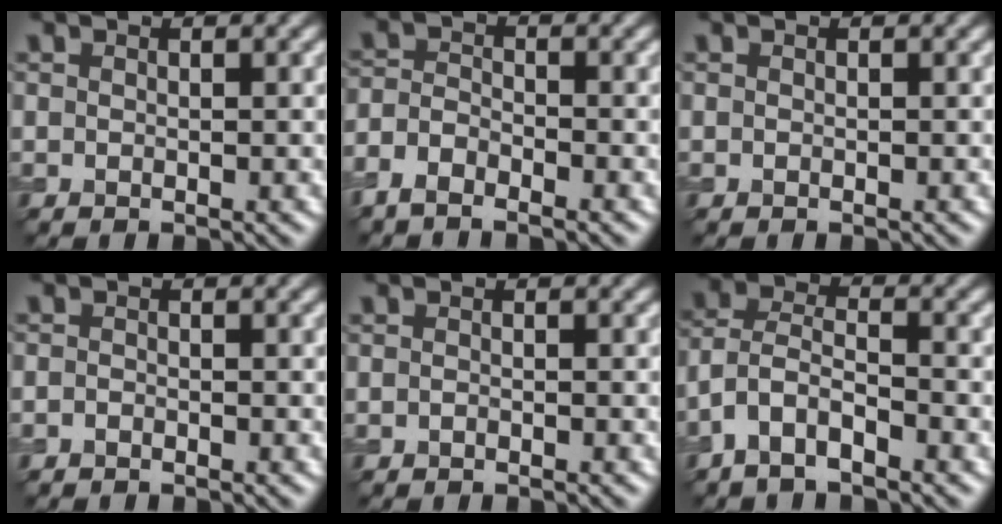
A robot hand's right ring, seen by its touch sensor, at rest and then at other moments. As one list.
[{"total": 2.9, "force": [-2.3, 1.2, 1.5], "torque": [-0.029, 0.000, -0.055]}, {"total": 0.0}, {"total": 0.8, "force": [-0.7, 0.3, 0.2], "torque": [-0.001, -0.002, -0.014]}, {"total": 0.5, "force": [-0.5, 0.1, 0.2], "torque": [-0.002, 0.000, -0.008]}, {"total": 4.1, "force": [-2.6, 1.7, 2.6], "torque": [-0.056, 0.005, -0.064]}]